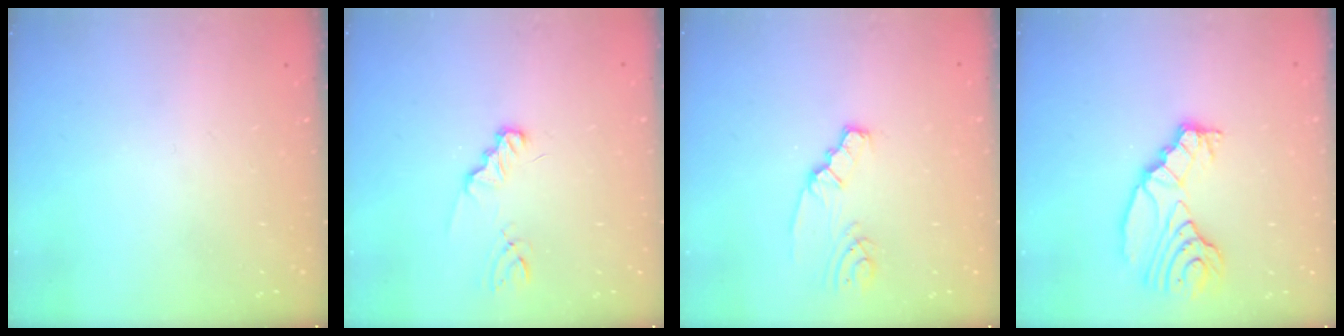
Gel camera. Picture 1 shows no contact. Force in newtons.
{"total": 1.8, "press": 1.8, "slide": 0.3}
{"total": 2.0, "press": 2.0, "slide": 0.4}
{"total": 12.4, "press": 12.3, "slide": 1.1}